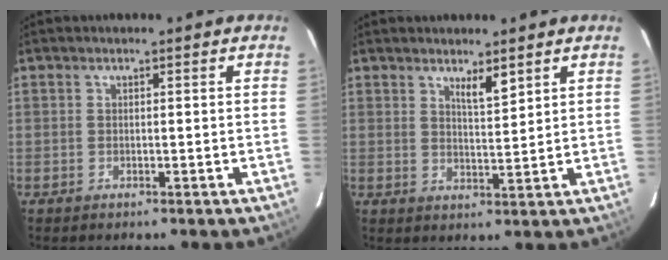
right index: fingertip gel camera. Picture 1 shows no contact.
{"total": 3.1, "force": [2.3, 0.4, 2.1], "torque": [-0.039, -0.009, 0.044]}